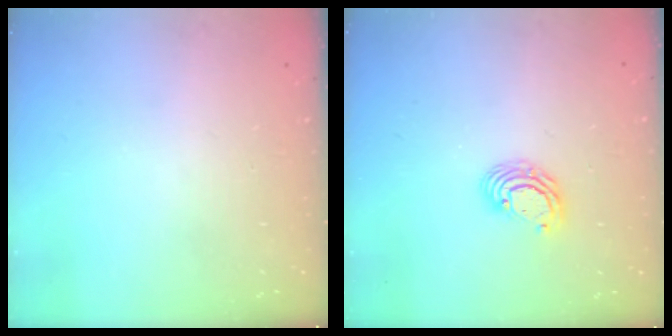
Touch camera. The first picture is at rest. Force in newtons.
{"total": 5.4, "press": 5.4, "slide": 0.2}